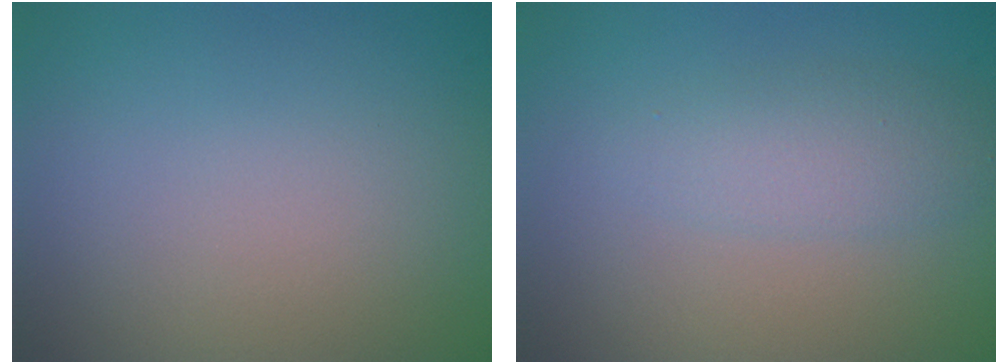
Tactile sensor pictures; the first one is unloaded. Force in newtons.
{"total": 2.8, "press": 2.8, "slide": 0.1}